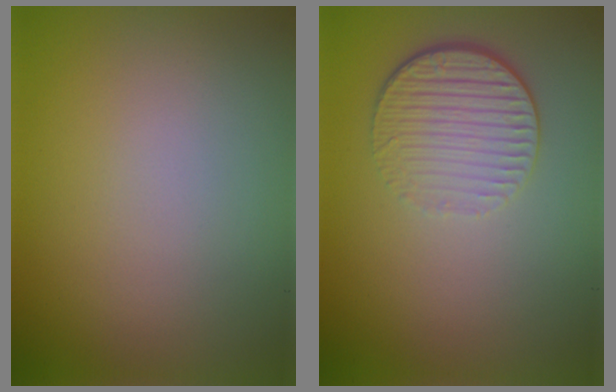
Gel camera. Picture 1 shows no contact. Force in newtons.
{"total": 3.6, "press": 2.6, "slide": 2.5}